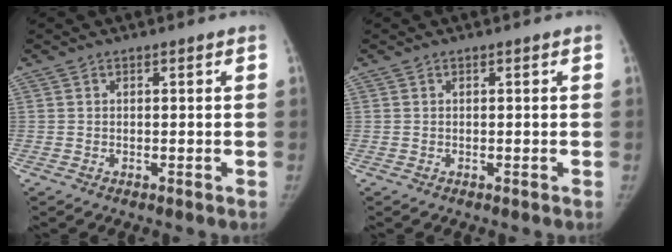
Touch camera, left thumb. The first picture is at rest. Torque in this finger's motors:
{"motor_torque": [0.00, 0.00, 0.06, -0.02, 0.00]}